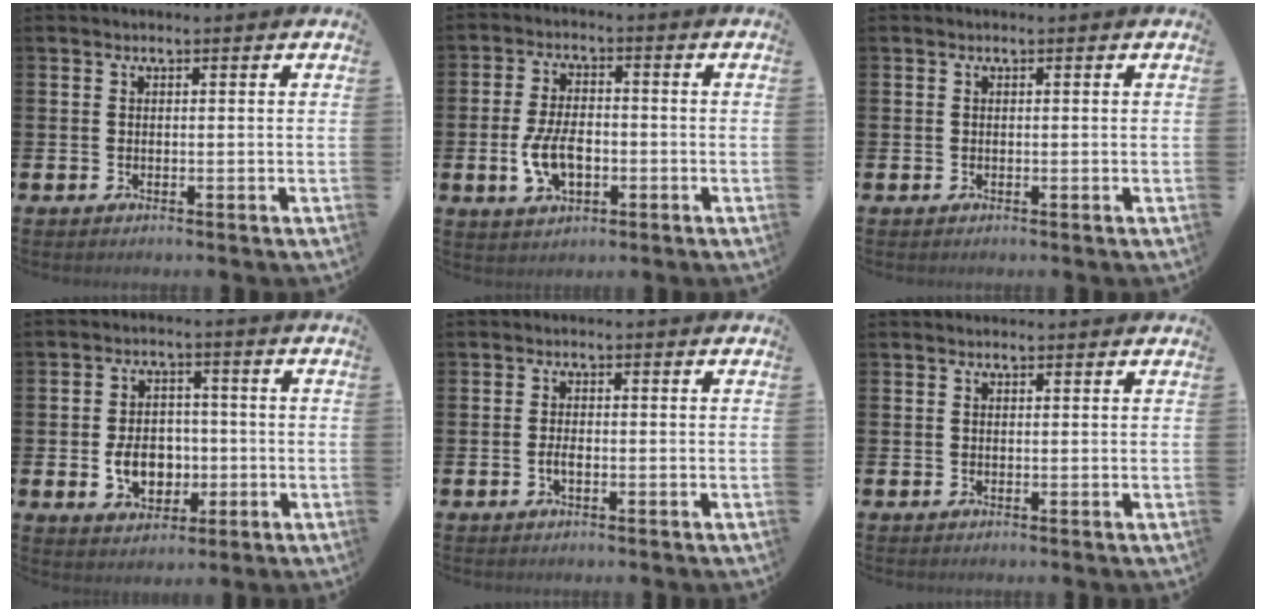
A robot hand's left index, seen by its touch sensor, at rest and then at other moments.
{"total": 6.0, "force": [-1.4, 3.3, 4.8], "torque": [-0.095, 0.003, -0.026]}
{"total": 0.0}
{"total": 6.1, "force": [-1.2, 4.7, 3.8], "torque": [-0.055, 0.005, -0.026]}
{"total": 1.5, "force": [-0.4, 0.7, 1.2], "torque": [-0.020, -0.001, -0.009]}
{"total": 0.5, "force": [0.5, 0.1, 0.1], "torque": [0.008, -0.004, 0.007]}